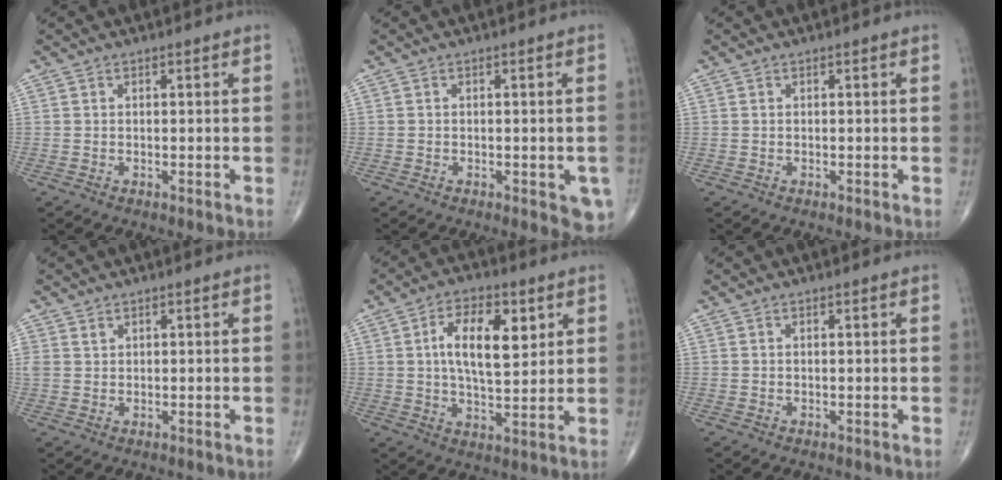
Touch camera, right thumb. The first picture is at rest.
{"total": 4.7, "force": [-1.6, 1.9, 3.9], "torque": [-0.026, -0.005, -0.018]}
{"total": 0.0}
{"total": 1.6, "force": [1.0, 1.1, 0.5], "torque": [-0.004, 0.000, 0.021]}
{"total": 11.7, "force": [3.4, 5.4, 9.9], "torque": [-0.152, -0.011, 0.057]}
{"total": 0.0}